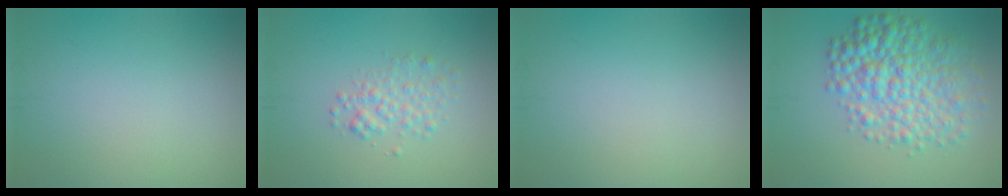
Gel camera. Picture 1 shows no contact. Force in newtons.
{"total": 2.1, "press": 2.1, "slide": 0.1}
{"total": 0.0}
{"total": 7.0, "press": 7.0, "slide": 0.1}